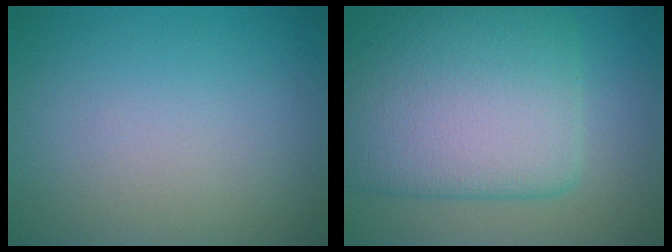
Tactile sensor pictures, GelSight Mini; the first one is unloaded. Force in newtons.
{"total": 10.3, "press": 10.3, "slide": 0.5}